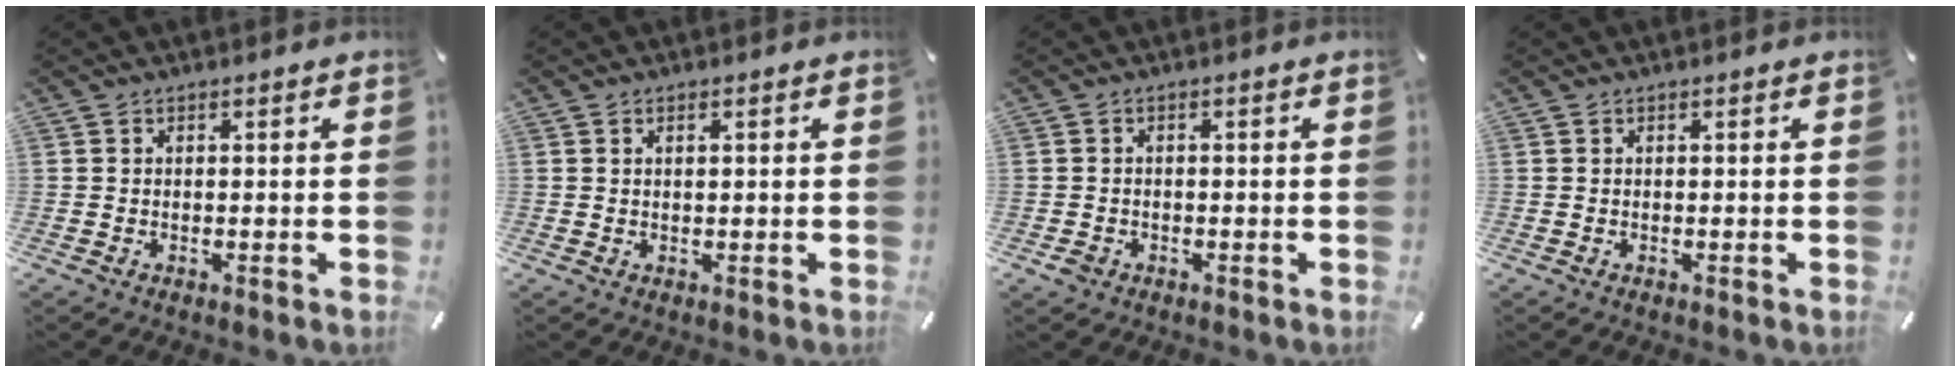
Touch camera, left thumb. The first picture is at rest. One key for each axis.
{"total": 0.8, "fx": 0.3, "fy": 0.4, "fz": 0.7, "tx": -0.014, "ty": 0.002, "tz": 0.005}
{"total": 1.9, "fx": -0.9, "fy": 1.4, "fz": 0.7, "tx": -0.012, "ty": 0.005, "tz": -0.020}
{"total": 0.0}